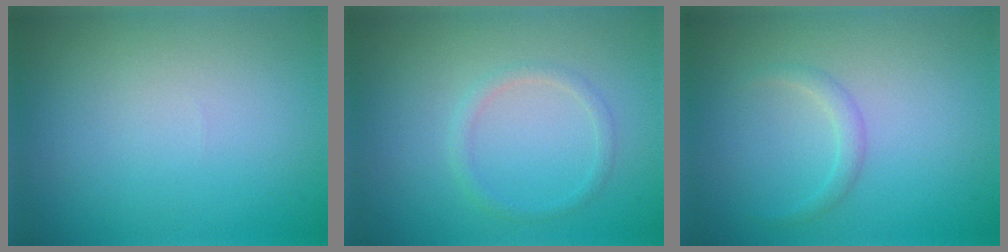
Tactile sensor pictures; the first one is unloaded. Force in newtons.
{"total": 1.3, "press": 1.2, "slide": 0.0}
{"total": 1.1, "press": 1.1, "slide": 0.1}